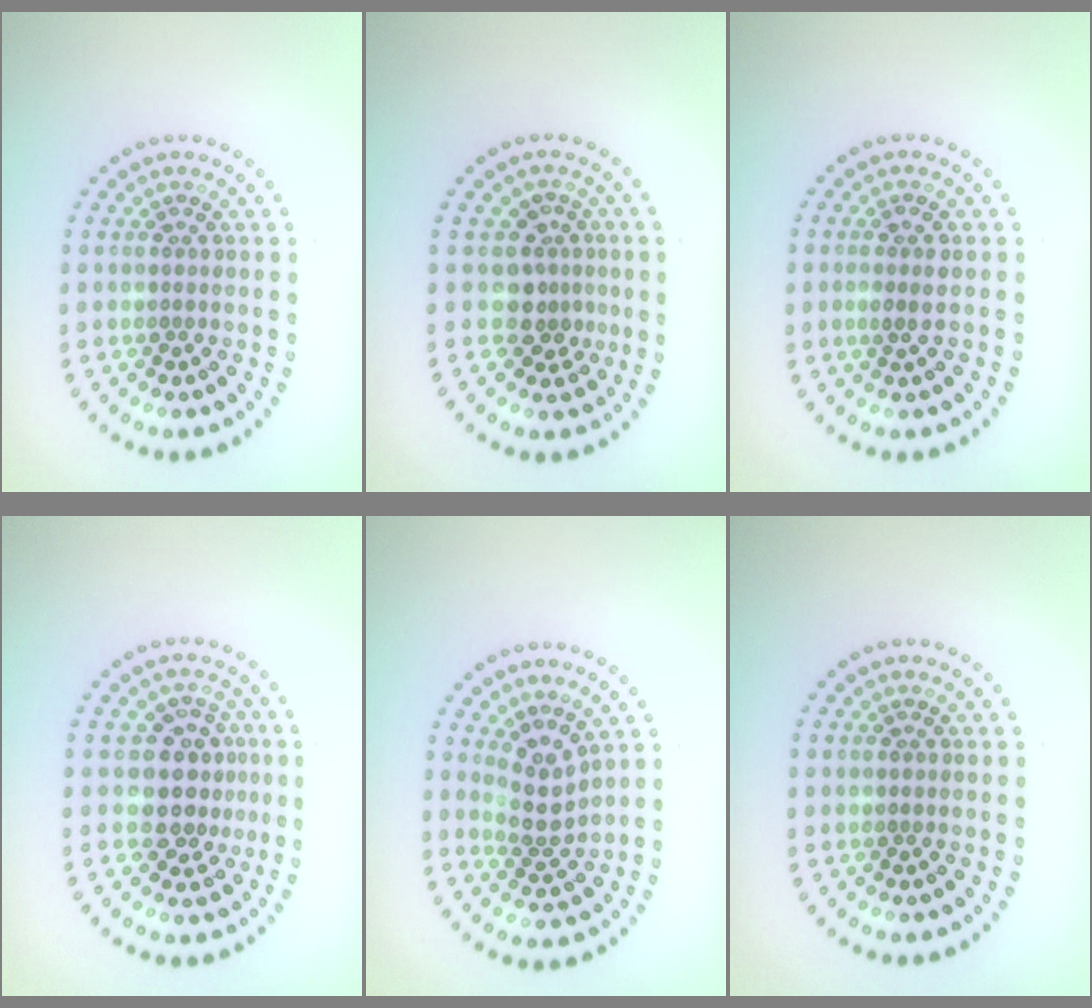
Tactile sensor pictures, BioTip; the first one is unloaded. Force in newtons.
{"total": 2.7, "press": 2.0, "slide": 1.8}
{"total": 1.5, "press": 1.3, "slide": 0.7}
{"total": 3.7, "press": 3.3, "slide": 1.7}
{"total": 2.8, "press": 2.2, "slide": 1.8}
{"total": 0.0}